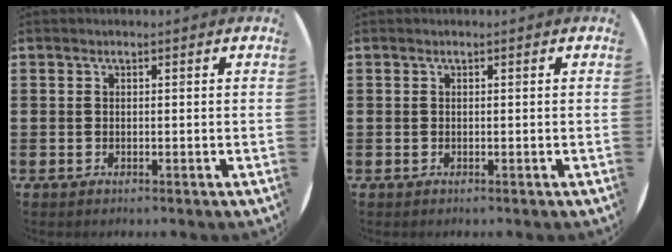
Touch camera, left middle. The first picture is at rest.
{"total": 0.0}